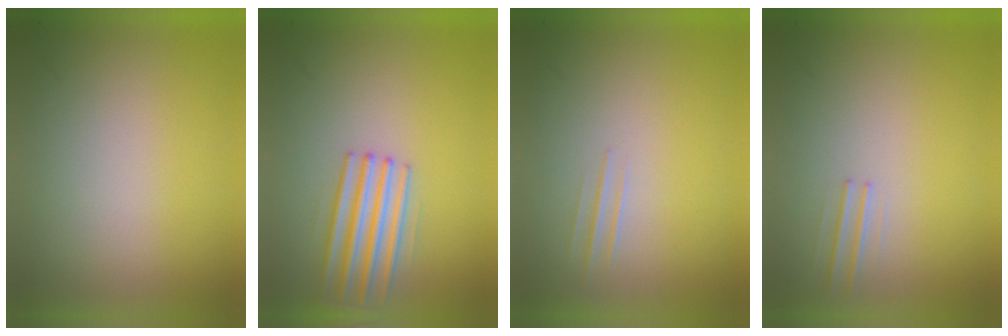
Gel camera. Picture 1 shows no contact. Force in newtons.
{"total": 3.8}
{"total": 1.2}
{"total": 1.1}